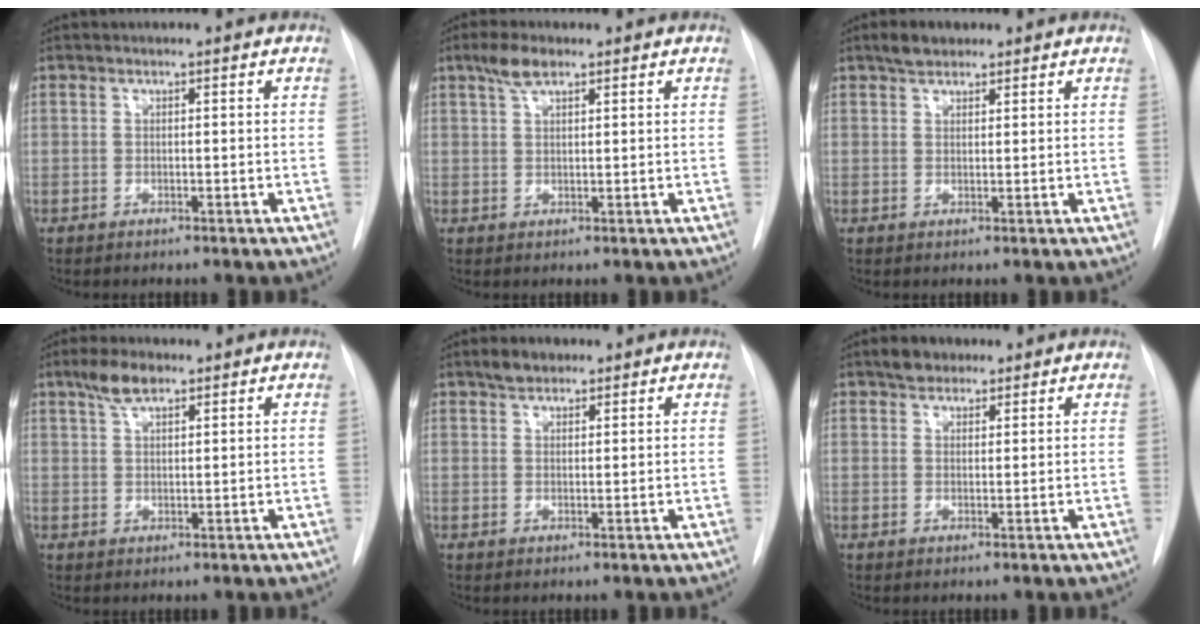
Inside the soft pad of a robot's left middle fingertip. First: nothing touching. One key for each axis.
{"total": 3.4, "fx": 2.3, "fy": 1.1, "fz": 2.3, "tx": -0.049, "ty": 0.010, "tz": 0.045}
{"total": 3.0, "fx": 2.3, "fy": 1.5, "fz": 1.3, "tx": -0.026, "ty": 0.011, "tz": 0.037}
{"total": 4.0, "fx": 2.8, "fy": 1.4, "fz": 2.6, "tx": -0.055, "ty": 0.010, "tz": 0.053}
{"total": 2.8, "fx": 2.1, "fy": 1.5, "fz": 1.1, "tx": -0.022, "ty": 0.009, "tz": 0.034}
{"total": 3.2, "fx": 2.3, "fy": 1.9, "fz": 1.1, "tx": -0.019, "ty": 0.011, "tz": 0.036}